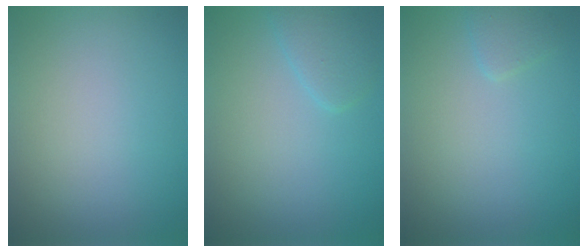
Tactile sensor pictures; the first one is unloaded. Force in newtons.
{"total": 1.6, "press": 1.6, "slide": 0.2}
{"total": 1.0, "press": 0.9, "slide": 0.1}